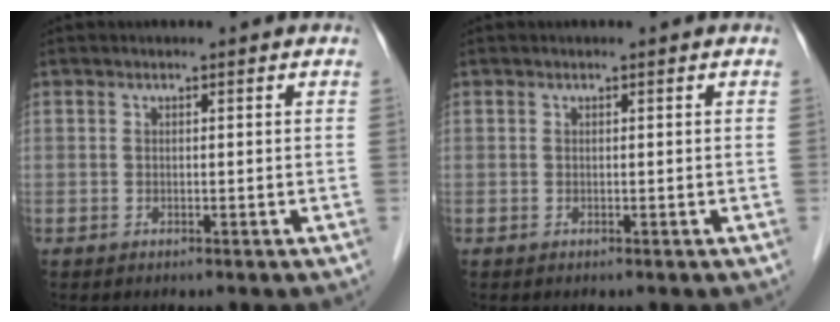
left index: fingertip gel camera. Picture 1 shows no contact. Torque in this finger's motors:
{"motor_torque": [0.01, 0.01, 0.00, 0.00]}